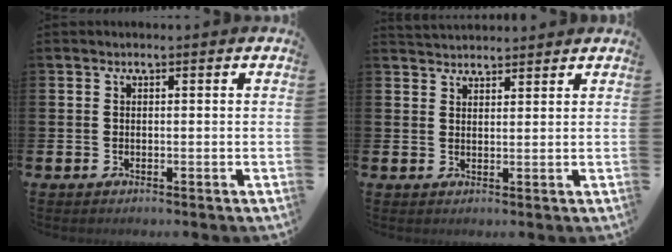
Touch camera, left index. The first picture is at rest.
{"total": 2.7, "force": [2.7, 0.5, -0.1], "torque": [0.010, -0.014, 0.047]}